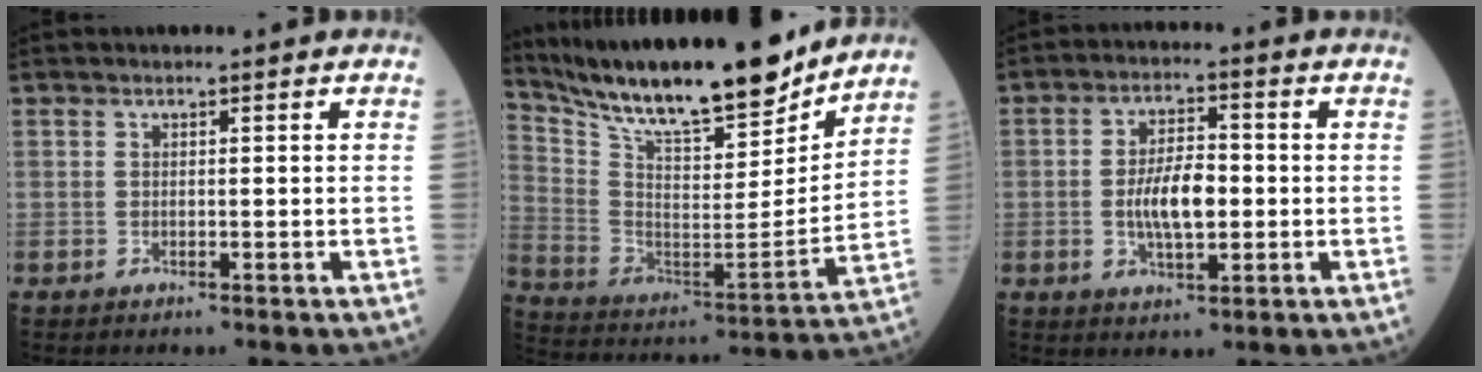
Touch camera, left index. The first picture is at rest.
{"total": 23.2, "force": [20.2, 3.5, 10.8], "torque": [-0.204, -0.016, 0.333]}
{"total": 7.5, "force": [-0.8, 2.8, 6.9], "torque": [-0.138, 0.004, -0.016]}